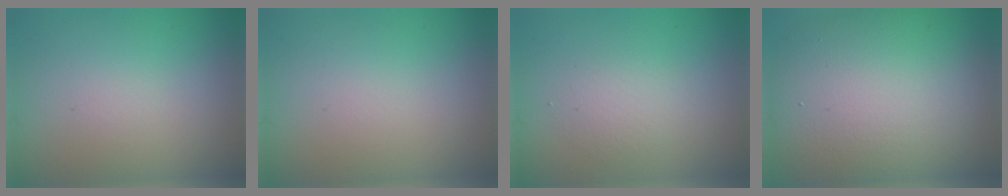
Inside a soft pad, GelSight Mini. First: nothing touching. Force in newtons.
{"total": 0.0}
{"total": 1.5, "press": 1.5, "slide": 0.1}
{"total": 12.2, "press": 12.2, "slide": 0.3}